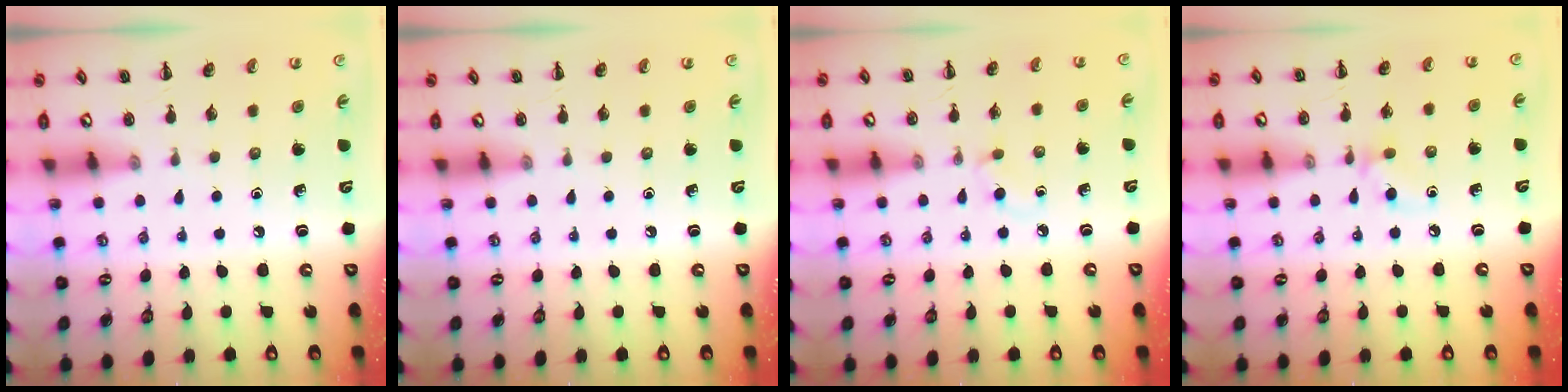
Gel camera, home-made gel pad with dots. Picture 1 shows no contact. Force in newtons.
{"total": 0.0}
{"total": 1.9, "press": 1.6, "slide": 1.0}
{"total": 6.1, "press": 5.8, "slide": 2.0}